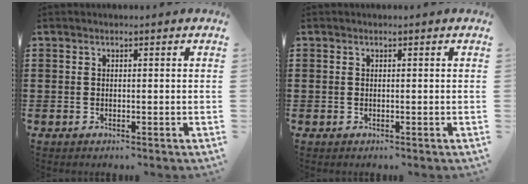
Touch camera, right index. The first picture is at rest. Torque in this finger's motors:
{"motor_torque": [-0.88, 1.25, -0.02, 0.00]}